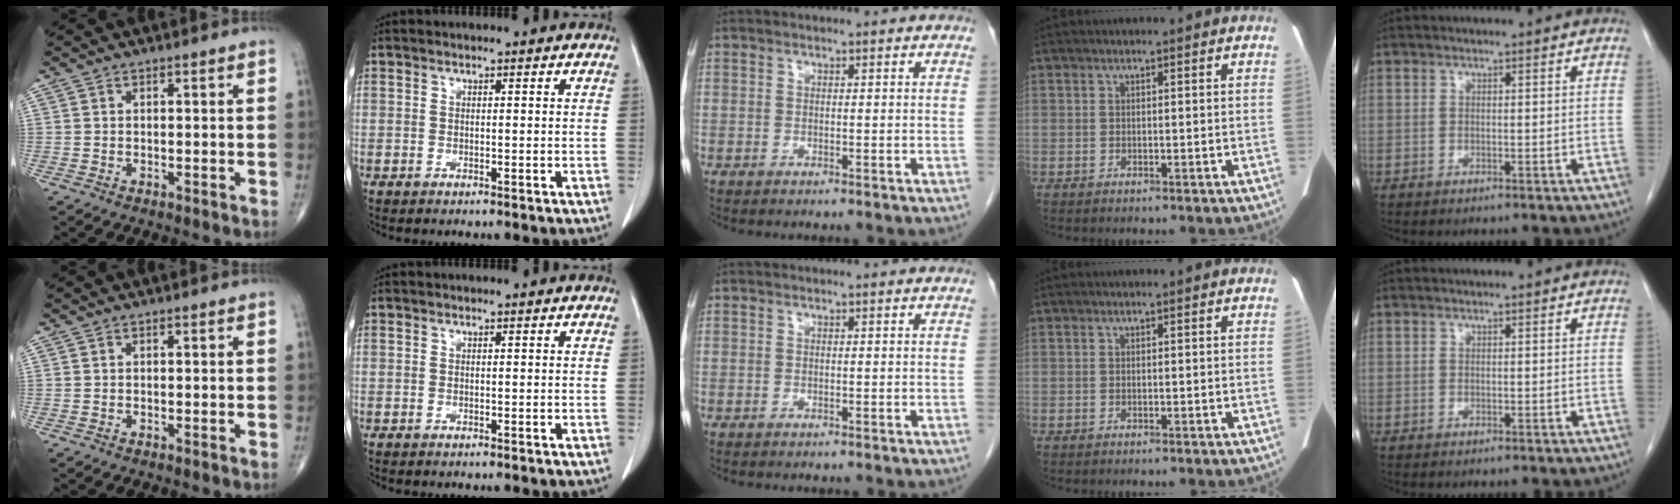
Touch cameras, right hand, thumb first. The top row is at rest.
{}